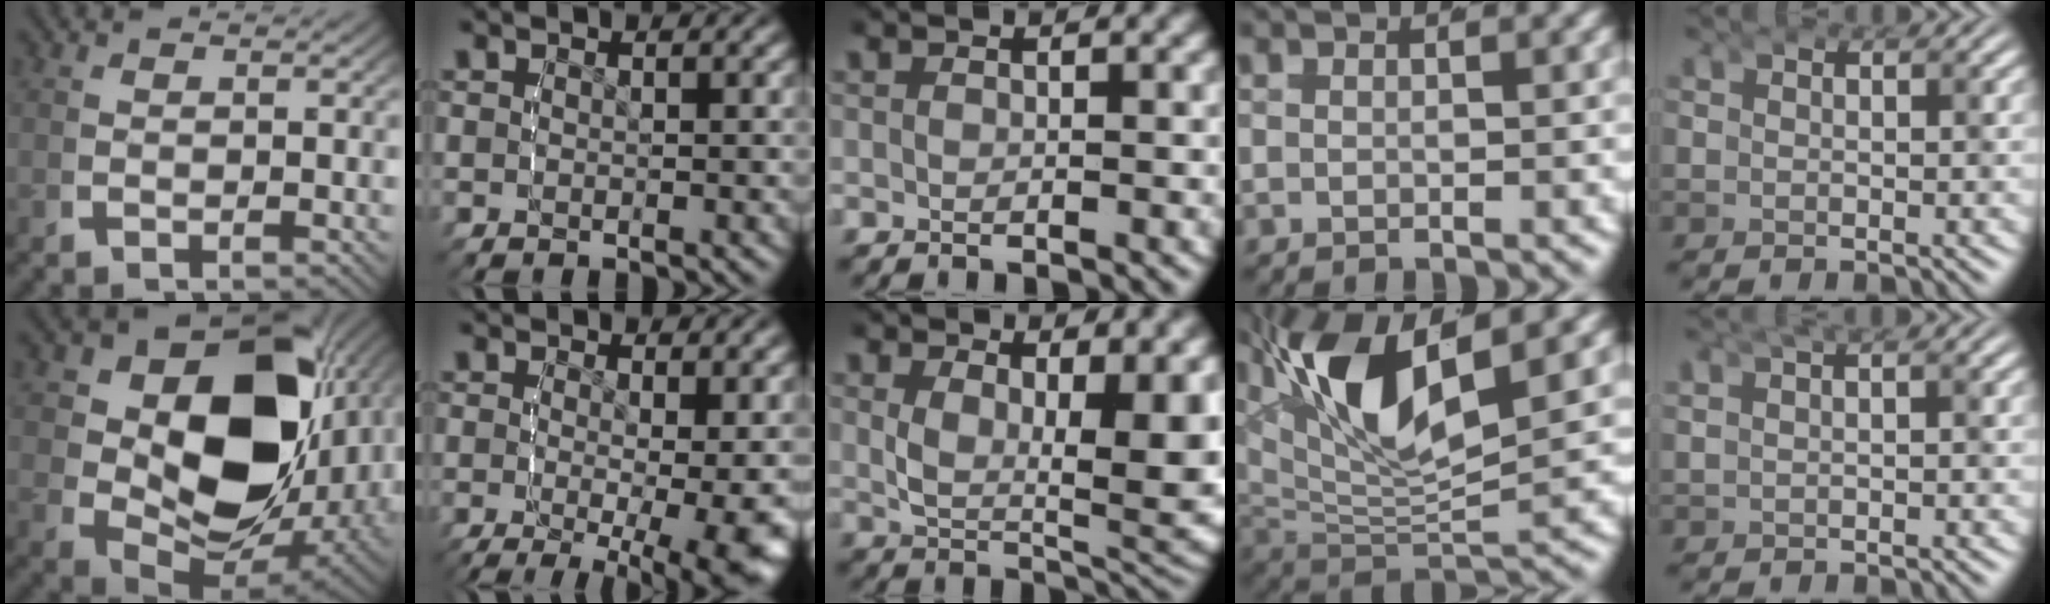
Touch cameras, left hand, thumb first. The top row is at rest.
{"thumb": {"total": 22.3, "force": [2.0, 14.3, 17.0], "torque": [-0.293, -0.072, 0.060]}, "index": {"total": 9.2, "force": [-5.2, 2.9, 7.0], "torque": [-0.100, -0.053, -0.054]}, "middle": {"total": 8.1, "force": [1.8, 3.4, 7.1], "torque": [-0.096, -0.017, 0.037]}, "ring": {"total": 10.9, "force": [3.2, 5.3, 9.0], "torque": [-0.181, -0.001, 0.051]}, "little": {"total": 2.6, "force": [0.8, 1.9, 1.7], "torque": [-0.024, 0.010, 0.008]}}